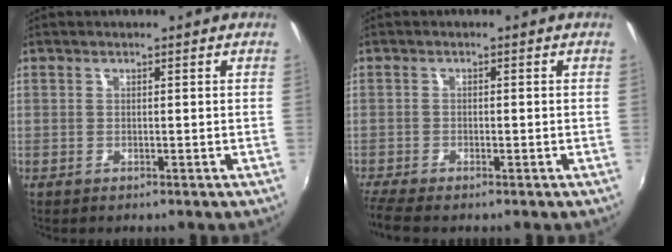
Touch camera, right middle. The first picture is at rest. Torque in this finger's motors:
{"motor_torque": [0.34, -0.37, 0.07, 0.05]}